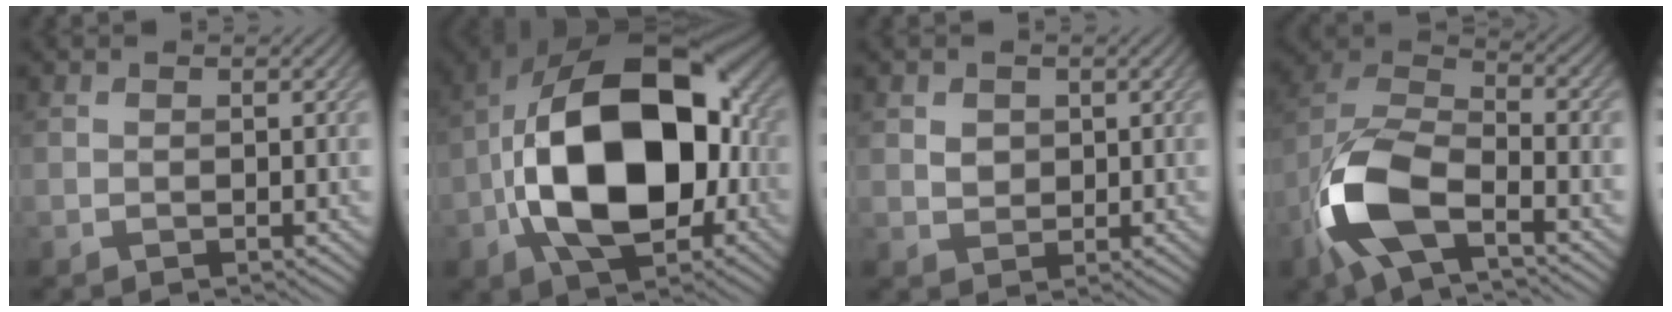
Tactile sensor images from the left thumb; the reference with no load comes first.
{"total": 18.3, "force": [-2.6, 11.1, 14.3], "torque": [-0.255, 0.002, -0.056]}
{"total": 2.0, "force": [0.7, 1.7, 0.9], "torque": [-0.025, -0.003, 0.010]}
{"total": 12.4, "force": [-6.0, 5.5, 9.3], "torque": [-0.211, -0.011, -0.136]}